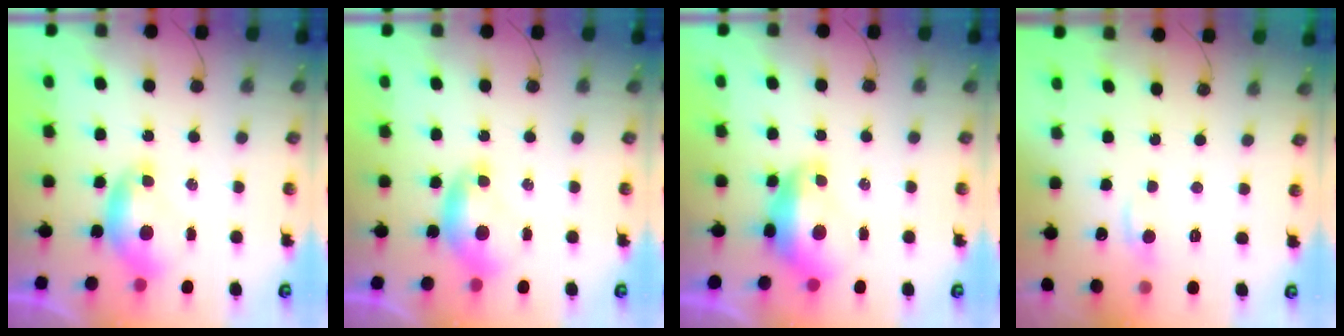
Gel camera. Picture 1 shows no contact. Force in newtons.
{"total": 0.0}
{"total": 2.2, "press": 2.0, "slide": 0.9}
{"total": 0.6, "press": 0.3, "slide": 0.6}